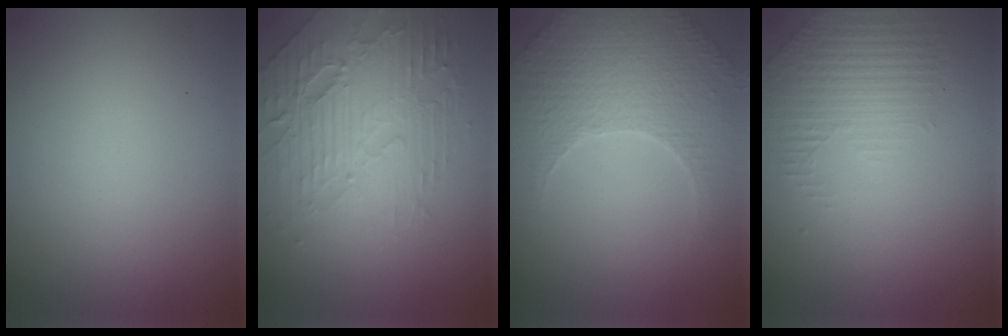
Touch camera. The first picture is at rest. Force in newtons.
{"total": 5.2, "press": 4.2, "slide": 3.0}
{"total": 4.1, "press": 3.7, "slide": 1.9}
{"total": 1.5, "press": 0.9, "slide": 1.2}